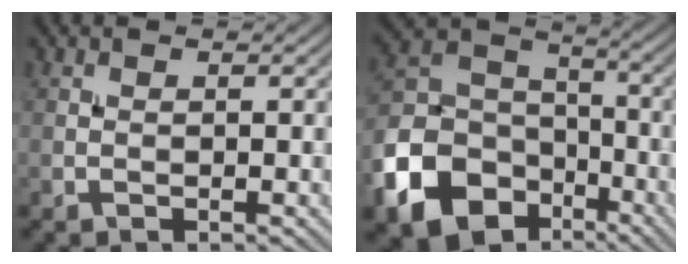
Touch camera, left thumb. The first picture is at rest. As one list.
[{"total": 16.2, "force": [-7.9, 11.9, 7.6], "torque": [-0.232, -0.045, -0.145]}]